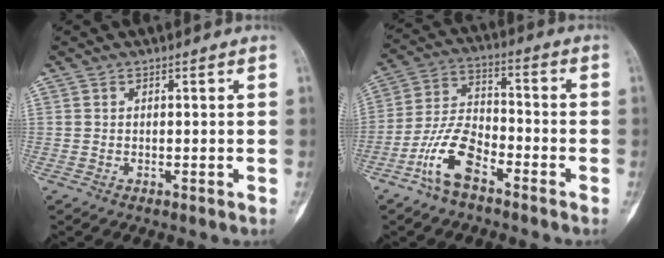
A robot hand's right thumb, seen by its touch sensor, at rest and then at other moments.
{"total": 10.3, "force": [-5.9, 4.8, 6.9], "torque": [-0.139, 0.041, -0.121]}